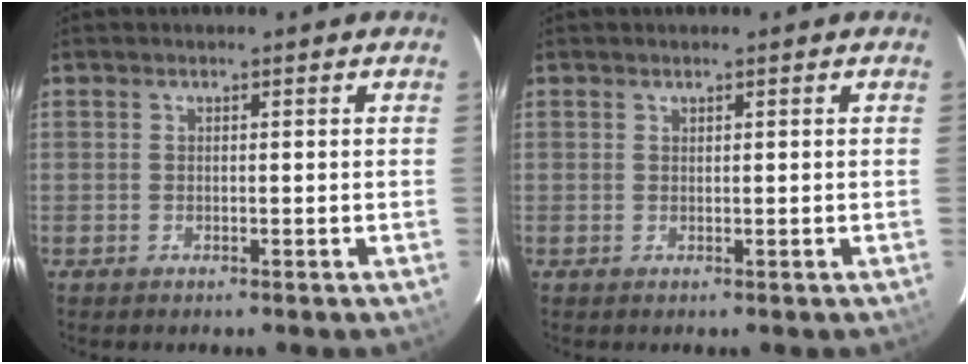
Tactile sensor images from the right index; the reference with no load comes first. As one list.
[{"total": 0.0}]